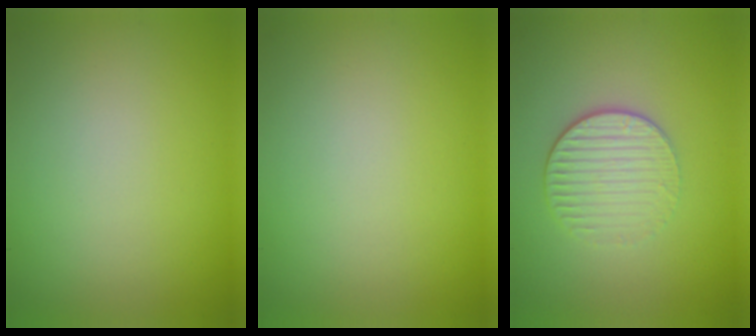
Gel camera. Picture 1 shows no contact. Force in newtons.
{"total": 0.0}
{"total": 3.1, "press": 2.7, "slide": 1.5}